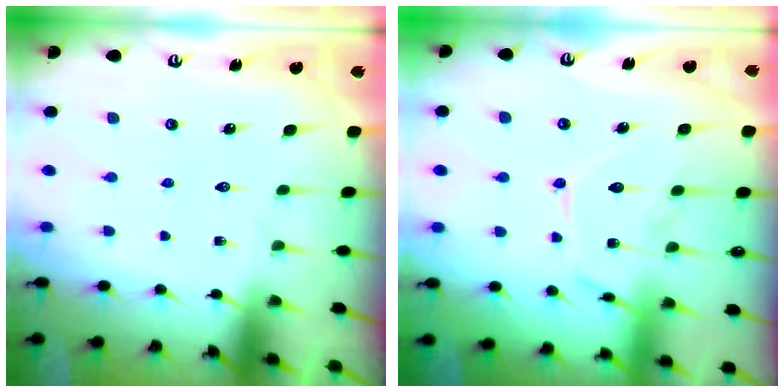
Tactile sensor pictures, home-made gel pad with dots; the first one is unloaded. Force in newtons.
{"total": 12.0, "press": 12.0, "slide": 0.9}